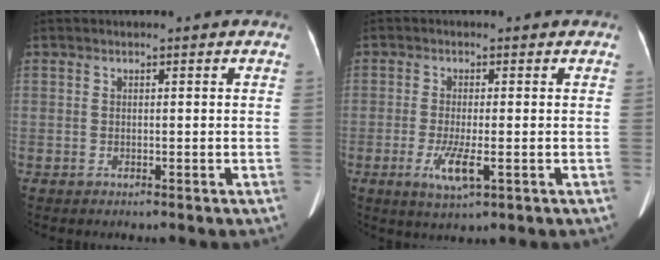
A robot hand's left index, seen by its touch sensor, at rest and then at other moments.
{"total": 4.4, "force": [-1.4, 0.8, 4.1], "torque": [-0.086, -0.011, -0.022]}